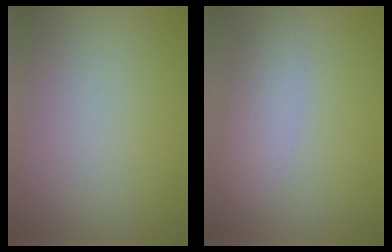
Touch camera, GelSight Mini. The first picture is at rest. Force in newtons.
{"total": 3.0, "press": 3.0, "slide": 0.1}